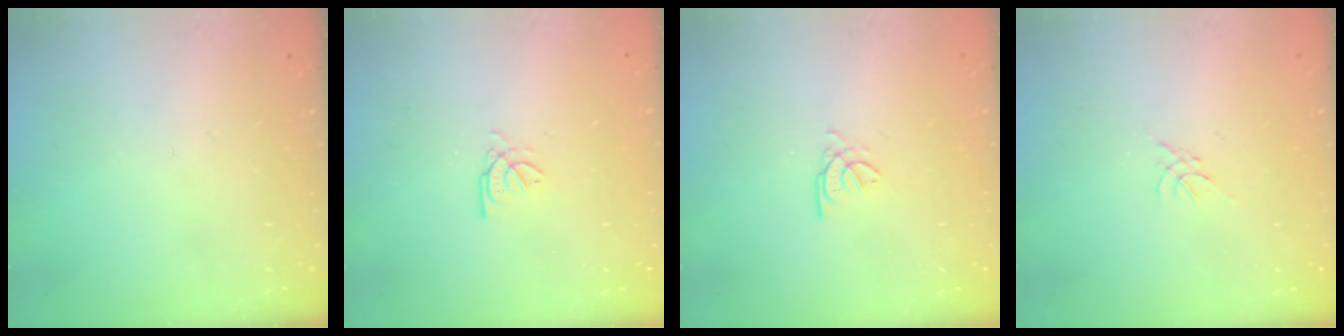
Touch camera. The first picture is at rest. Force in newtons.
{"total": 2.7, "press": 2.7, "slide": 0.4}
{"total": 2.6, "press": 2.6, "slide": 0.3}
{"total": 0.0}